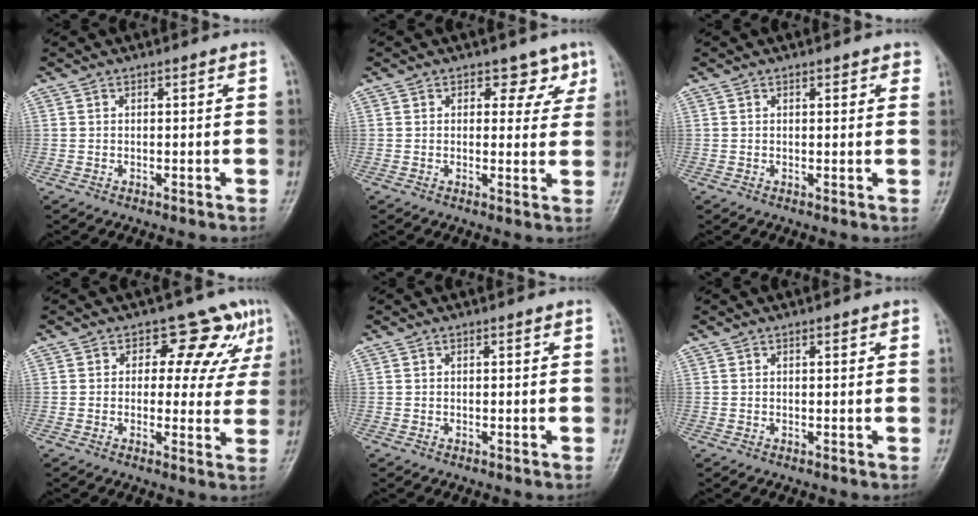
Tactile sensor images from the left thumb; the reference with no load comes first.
{"total": 4.3, "force": [2.5, 3.0, 1.7], "torque": [0.015, -0.009, 0.027]}
{"total": 2.2, "force": [1.4, 1.0, 1.3], "torque": [-0.001, -0.004, 0.013]}
{"total": 8.5, "force": [4.4, 5.6, 4.7], "torque": [-0.011, -0.015, 0.046]}
{"total": 0.0}
{"total": 0.9, "force": [0.5, 0.4, 0.6], "torque": [-0.006, 0.000, 0.004]}